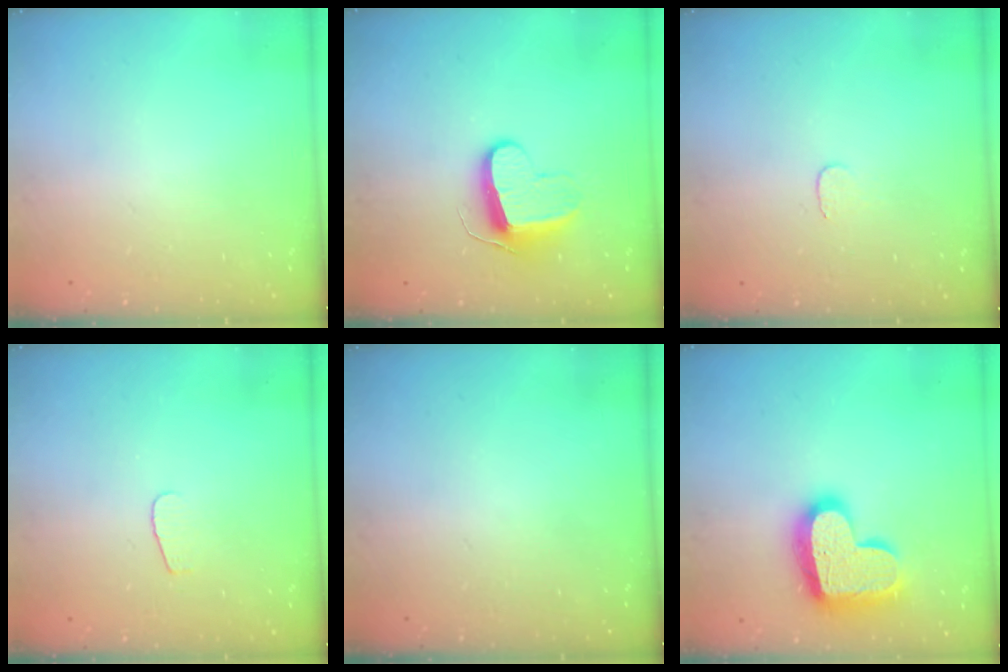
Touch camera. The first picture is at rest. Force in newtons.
{"total": 9.8, "press": 9.8, "slide": 0.2}
{"total": 3.0, "press": 3.0, "slide": 0.3}
{"total": 3.5, "press": 3.5, "slide": 0.3}
{"total": 0.0}
{"total": 19.5, "press": 19.5, "slide": 1.4}